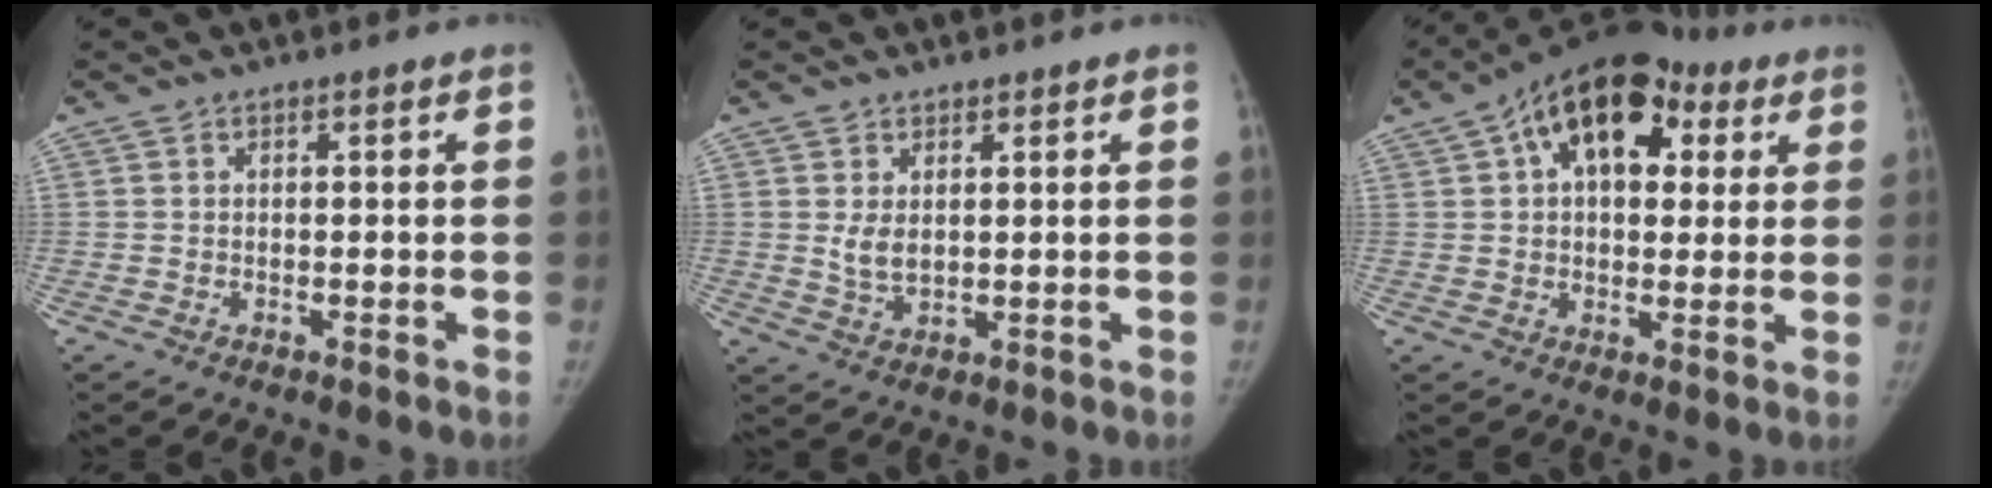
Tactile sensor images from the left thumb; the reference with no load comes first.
{"total": 3.6, "force": [1.2, 2.4, 2.3], "torque": [-0.031, -0.014, 0.028]}
{"total": 17.5, "force": [6.7, 10.7, 12.2], "torque": [-0.150, 0.022, 0.095]}